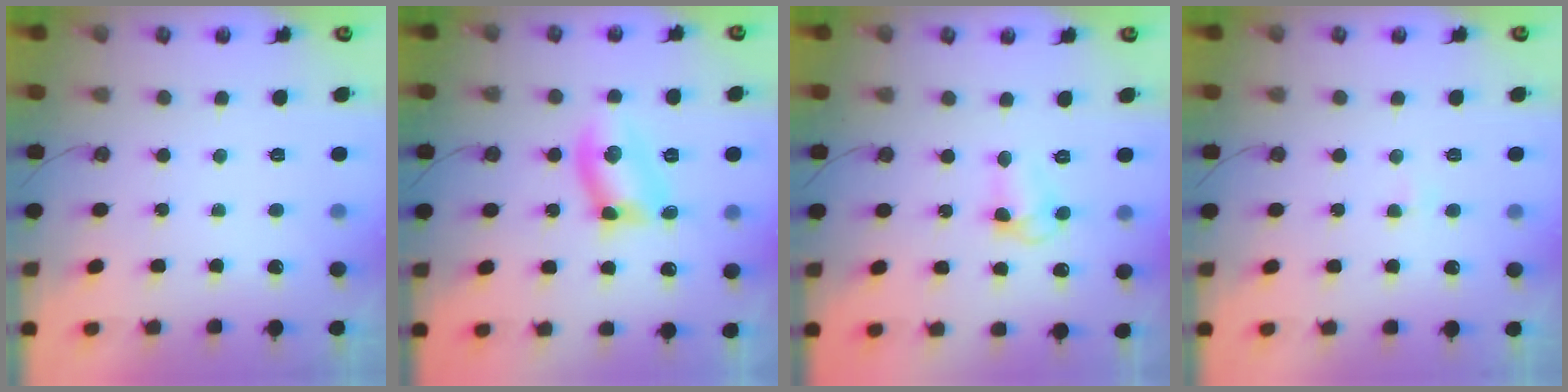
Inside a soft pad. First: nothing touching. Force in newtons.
{"total": 8.0, "press": 8.0, "slide": 0.8}
{"total": 7.2, "press": 7.2, "slide": 0.6}
{"total": 2.1, "press": 2.1, "slide": 0.4}